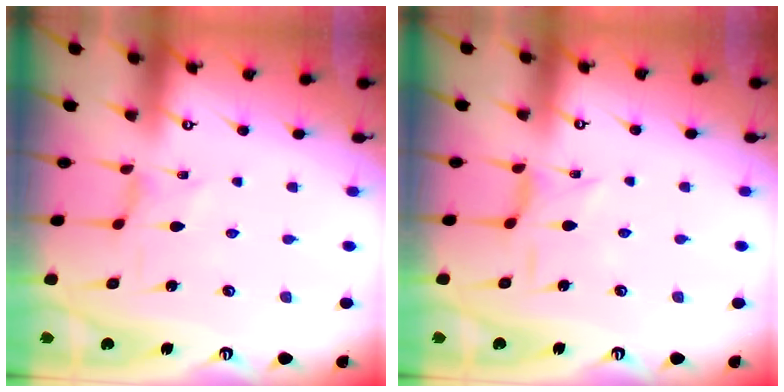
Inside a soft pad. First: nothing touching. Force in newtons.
{"total": 2.0, "press": 2.0, "slide": 0.3}